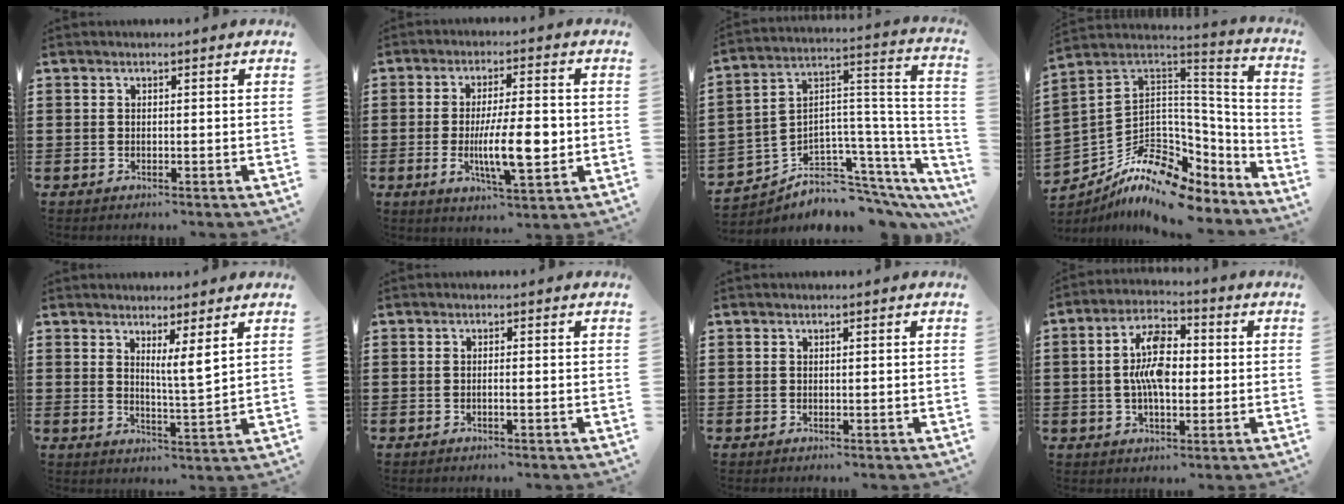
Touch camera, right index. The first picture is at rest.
{"total": 10.6, "force": [-1.4, 3.3, 10.0], "torque": [-0.171, -0.012, -0.026]}
{"total": 4.1, "force": [-2.3, 3.2, 1.2], "torque": [-0.033, -0.026, -0.039]}
{"total": 10.5, "force": [-6.8, 6.2, 5.0], "torque": [-0.113, 0.001, -0.122]}
{"total": 4.3, "force": [2.7, -0.2, 3.3], "torque": [-0.056, -0.018, 0.041]}
{"total": 0.8, "force": [-0.3, -0.1, 0.7], "torque": [-0.013, -0.003, -0.006]}
{"total": 0.0}
{"total": 8.7, "force": [0.3, 4.3, 7.6], "torque": [-0.142, 0.006, -0.002]}